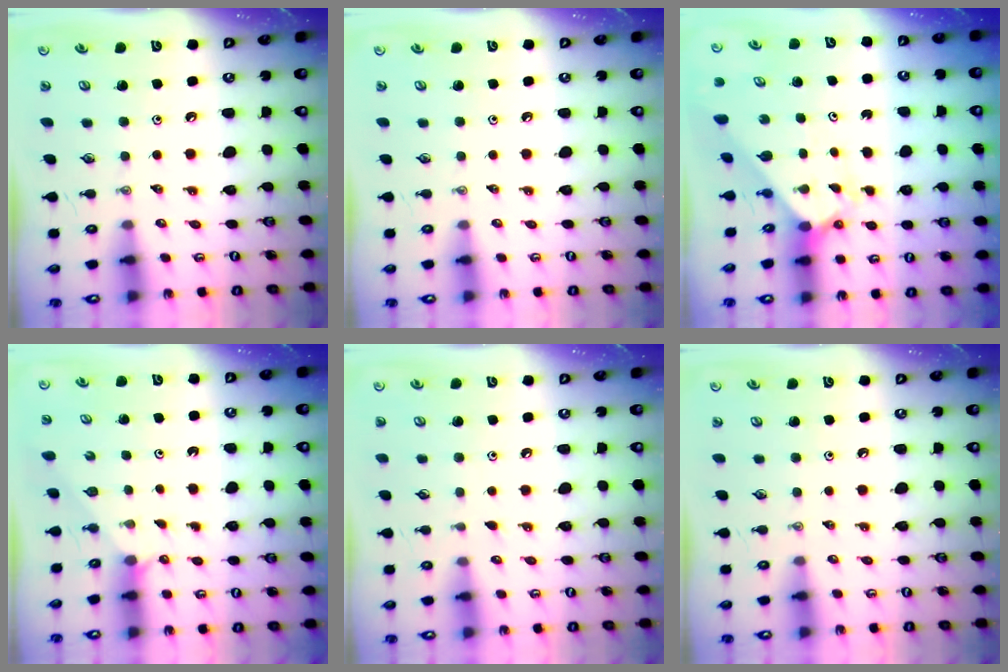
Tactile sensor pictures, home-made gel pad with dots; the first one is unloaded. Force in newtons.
{"total": 0.0}
{"total": 1.9, "press": 1.9, "slide": 0.1}
{"total": 1.2, "press": 1.2, "slide": 0.1}
{"total": 2.9, "press": 2.9, "slide": 0.4}
{"total": 0.0}